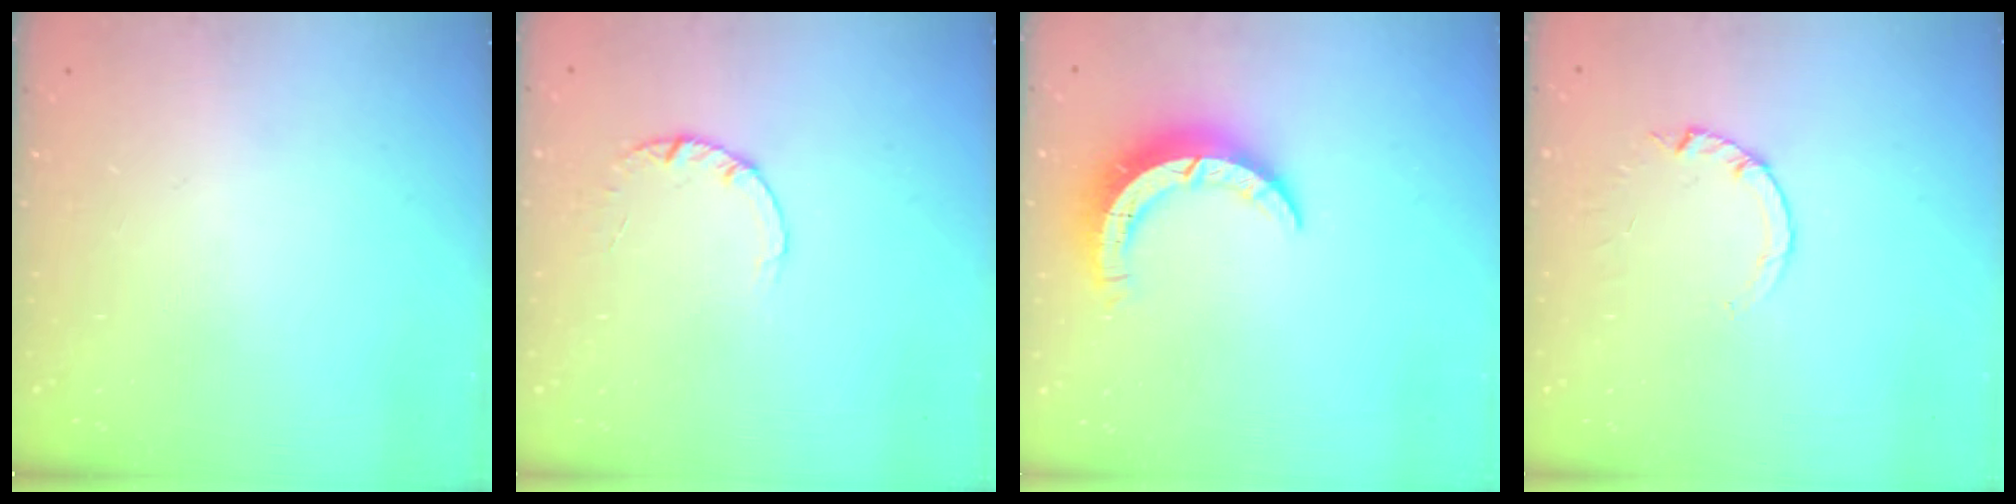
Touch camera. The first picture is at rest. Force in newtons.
{"total": 1.8, "press": 1.8, "slide": 0.1}
{"total": 7.1, "press": 7.1, "slide": 0.4}
{"total": 1.0, "press": 0.9, "slide": 0.3}